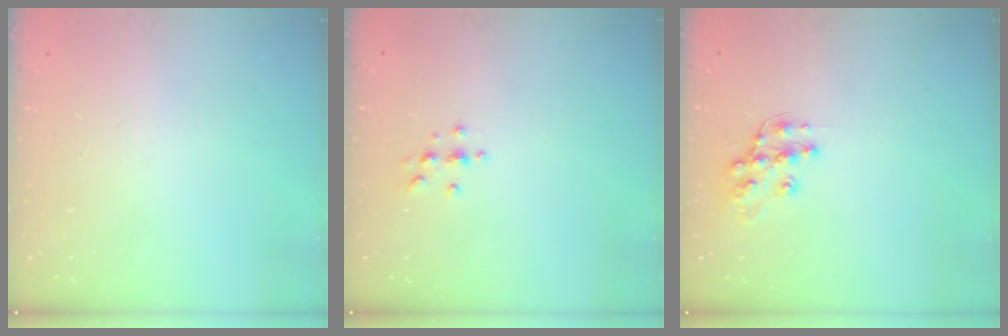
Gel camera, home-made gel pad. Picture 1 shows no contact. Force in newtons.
{"total": 3.3, "press": 3.3, "slide": 0.4}
{"total": 10.7, "press": 10.7, "slide": 0.6}